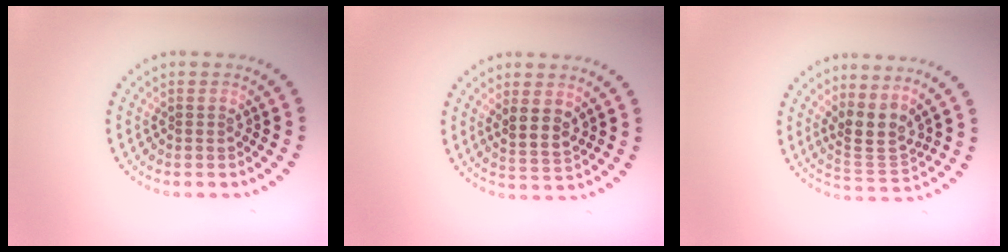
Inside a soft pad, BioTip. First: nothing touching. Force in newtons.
{"total": 2.4, "press": 2.1, "slide": 1.1}
{"total": 3.1, "press": 2.3, "slide": 2.0}